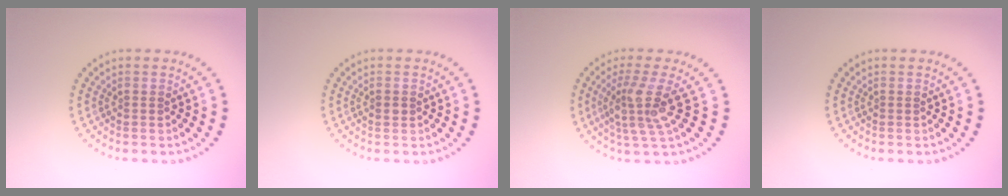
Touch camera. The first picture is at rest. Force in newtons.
{"total": 0.9, "press": 0.9, "slide": 0.1}
{"total": 3.9, "press": 2.9, "slide": 2.6}
{"total": 0.0}